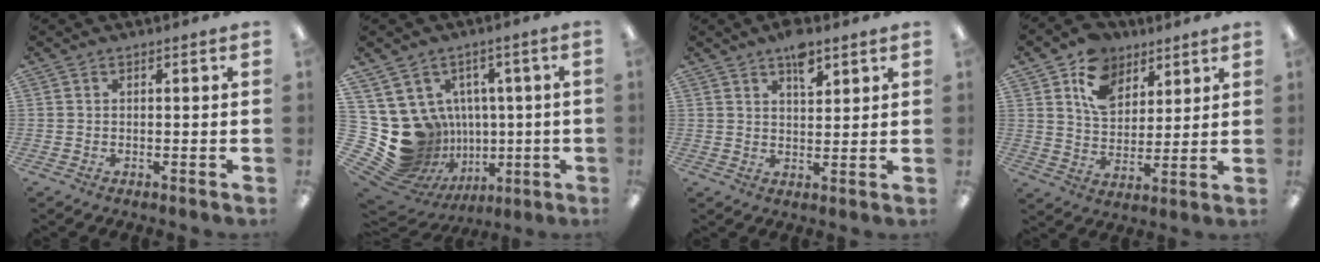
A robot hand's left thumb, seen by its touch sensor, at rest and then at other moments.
{"total": 17.5, "force": [-0.6, 16.2, 6.5], "torque": [-0.153, -0.025, 0.037]}
{"total": 6.2, "force": [4.2, 2.7, 3.6], "torque": [-0.041, -0.025, 0.069]}
{"total": 11.7, "force": [7.0, 8.5, 4.0], "torque": [-0.074, -0.032, 0.135]}